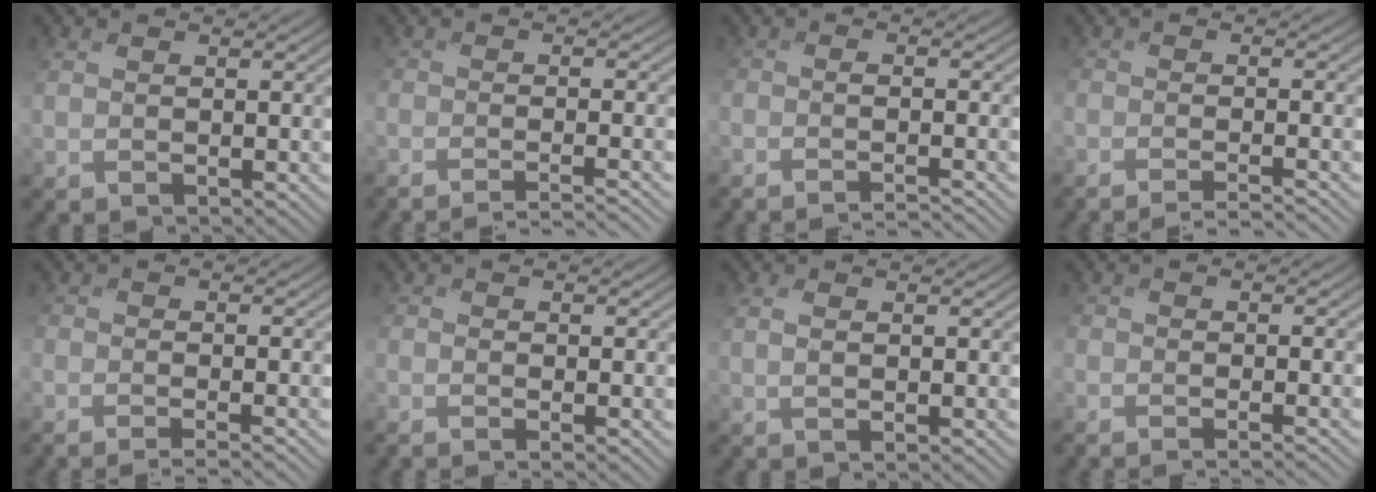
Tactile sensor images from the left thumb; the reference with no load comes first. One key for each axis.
{"total": 5.0, "fx": -4.2, "fy": 0.6, "fz": 2.6, "tx": -0.038, "ty": 0.005, "tz": -0.067}
{"total": 4.7, "fx": -4.0, "fy": 0.7, "fz": 2.4, "tx": -0.036, "ty": 0.002, "tz": -0.064}
{"total": 4.7, "fx": -4.0, "fy": 0.6, "fz": 2.4, "tx": -0.036, "ty": 0.004, "tz": -0.066}
{"total": 3.7, "fx": -2.7, "fy": 0.8, "fz": 2.4, "tx": -0.031, "ty": -0.004, "tz": -0.037}
{"total": 2.0, "fx": -0.9, "fy": 0.4, "fz": 1.7, "tx": -0.030, "ty": -0.005, "tz": -0.024}
{"total": 1.4, "fx": 0.8, "fy": 0.0, "fz": 1.1, "tx": -0.022, "ty": 0.008, "tz": 0.009}
{"total": 3.5, "fx": -2.6, "fy": 0.8, "fz": 2.3, "tx": -0.024, "ty": -0.004, "tz": -0.030}